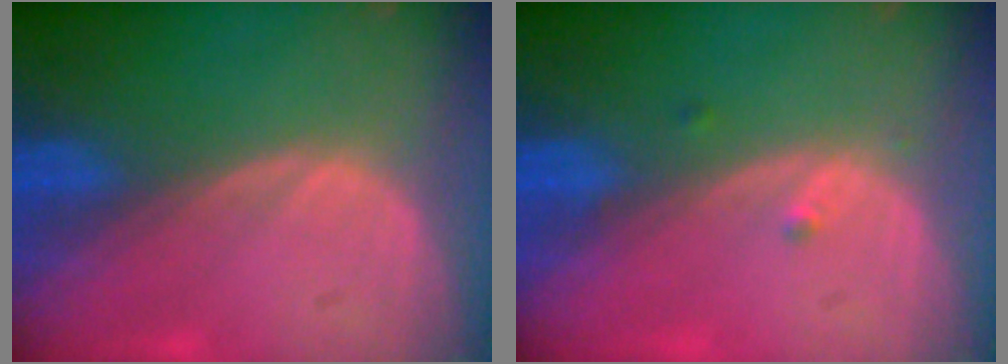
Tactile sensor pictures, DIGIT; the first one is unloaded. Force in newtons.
{"total": 1.0, "press": 0.8, "slide": 0.6}